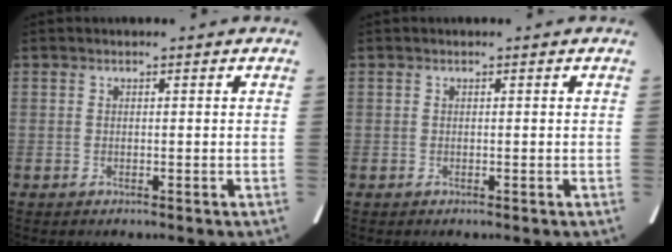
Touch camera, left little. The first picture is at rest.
{"total": 0.0}